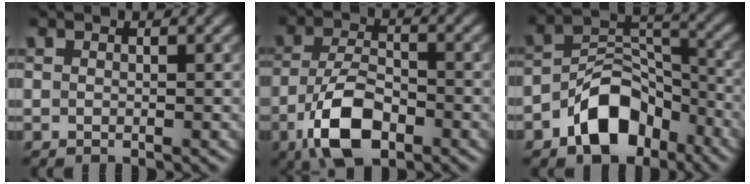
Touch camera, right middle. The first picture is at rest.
{"total": 6.8, "force": [-3.4, 3.2, 5.0], "torque": [-0.099, -0.004, -0.072]}
{"total": 8.0, "force": [-4.7, 4.8, 4.4], "torque": [-0.060, 0.005, -0.090]}